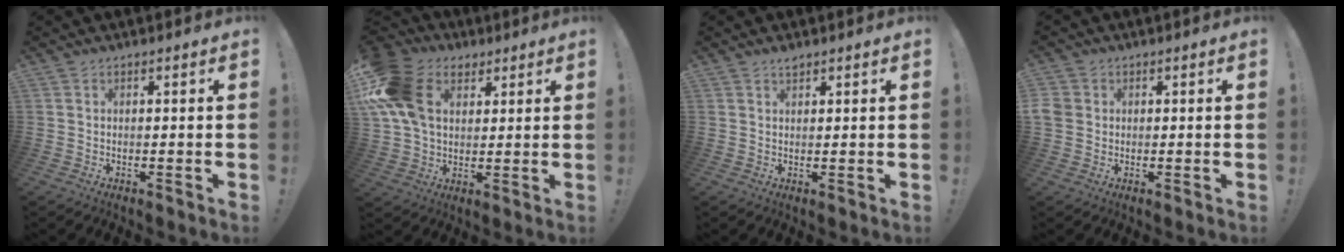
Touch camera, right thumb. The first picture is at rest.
{"total": 18.7, "force": [6.4, 13.2, 11.5], "torque": [-0.225, -0.007, 0.123]}
{"total": 1.5, "force": [1.3, 0.4, 0.5], "torque": [-0.002, -0.006, 0.023]}
{"total": 3.5, "force": [0.5, 3.2, 1.3], "torque": [-0.029, 0.002, 0.010]}